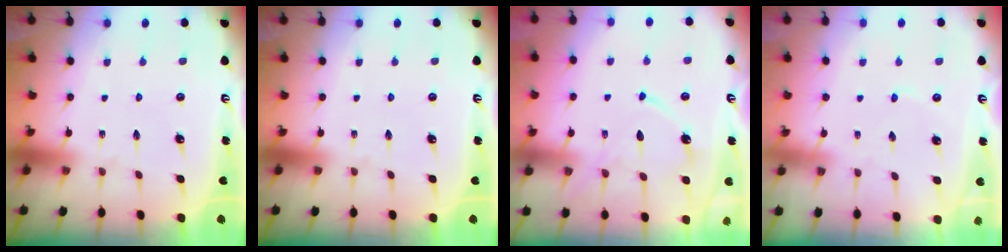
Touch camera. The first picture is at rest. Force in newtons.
{"total": 0.0}
{"total": 11.8, "press": 11.7, "slide": 1.2}
{"total": 1.7, "press": 1.7, "slide": 0.3}